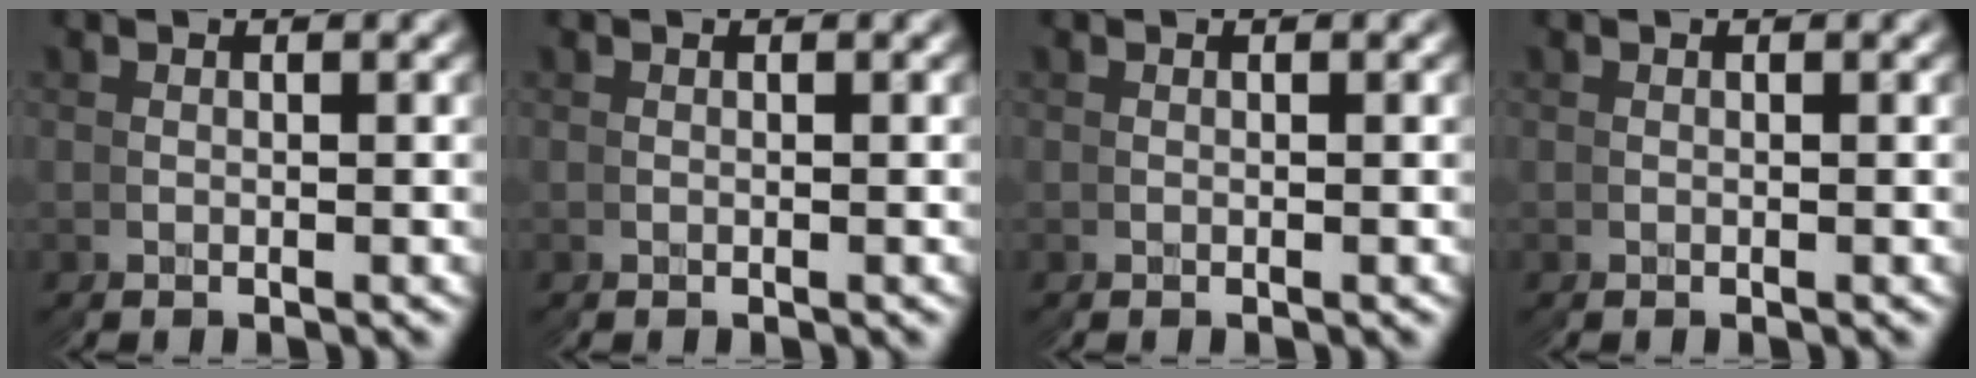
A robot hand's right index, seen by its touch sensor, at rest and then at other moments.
{"total": 0.0}
{"total": 0.0}
{"total": 0.0}